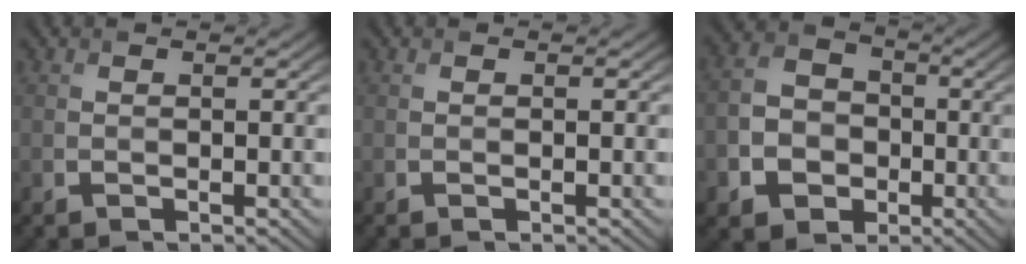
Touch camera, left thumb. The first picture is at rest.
{"total": 0.0}
{"total": 7.3, "force": [-2.6, 6.0, 3.2], "torque": [-0.076, -0.018, -0.058]}